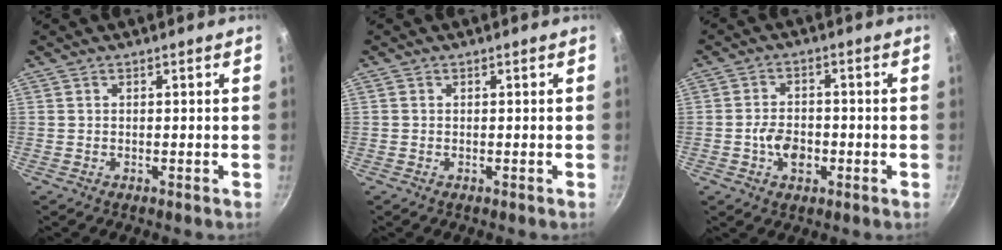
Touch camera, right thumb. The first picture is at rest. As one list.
[{"total": 0.0}, {"total": 5.8, "force": [-1.8, 3.7, 4.0], "torque": [-0.058, 0.013, -0.033]}]